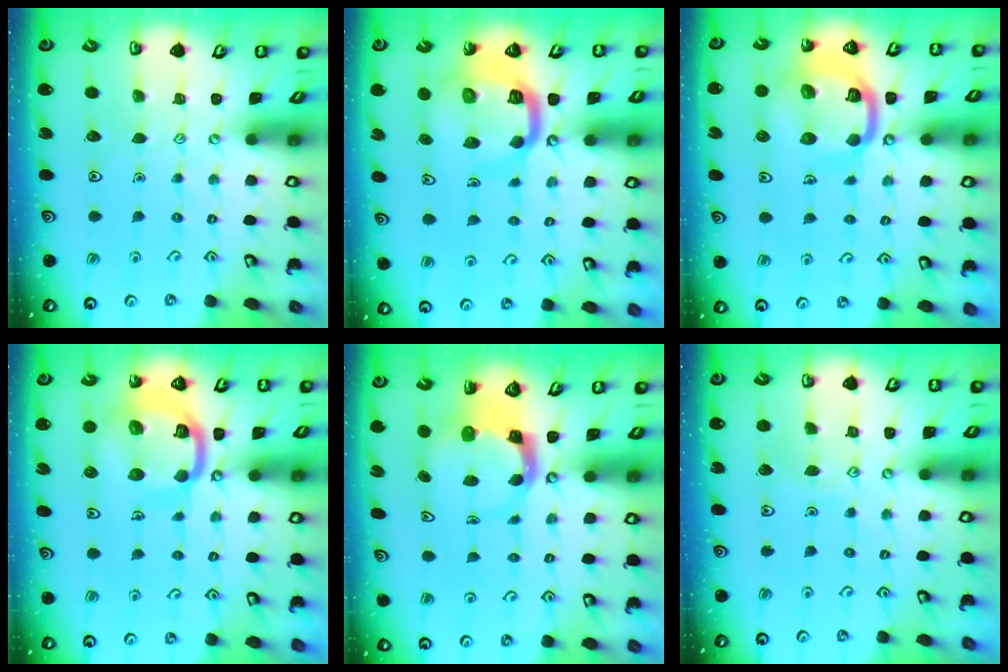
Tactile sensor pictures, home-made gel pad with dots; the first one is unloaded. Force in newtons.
{"total": 13.4, "press": 13.3, "slide": 1.6}
{"total": 15.6, "press": 15.5, "slide": 1.6}
{"total": 15.6, "press": 15.5, "slide": 1.6}
{"total": 3.6, "press": 3.5, "slide": 0.5}
{"total": 3.4, "press": 3.3, "slide": 0.3}